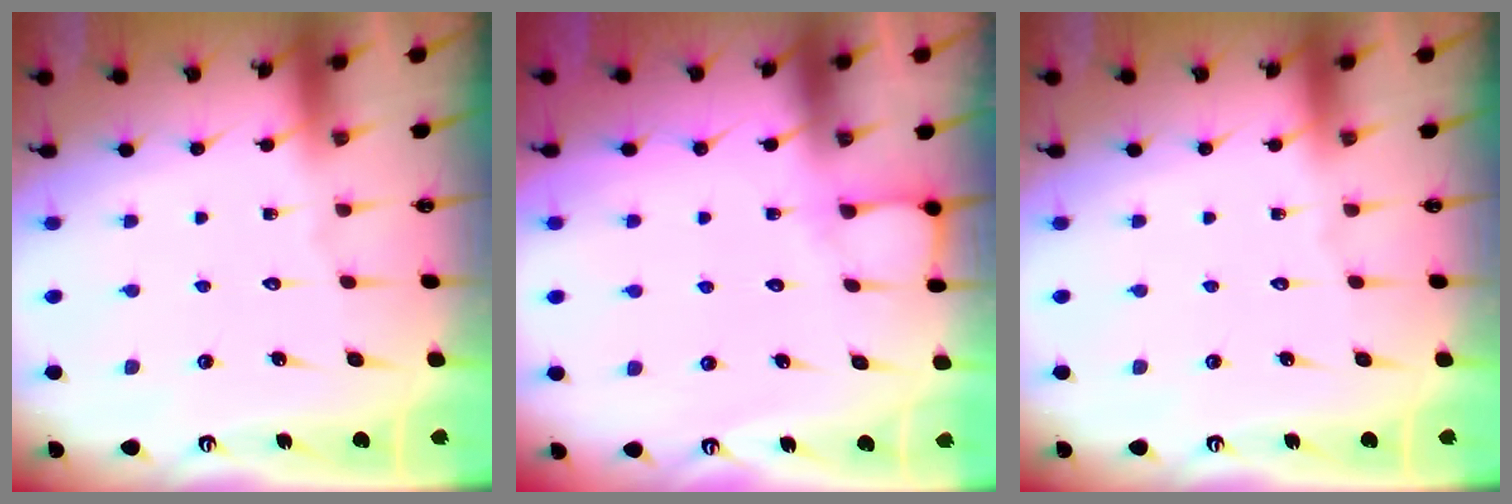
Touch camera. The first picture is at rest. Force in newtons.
{"total": 4.4, "press": 4.3, "slide": 0.5}
{"total": 0.0}